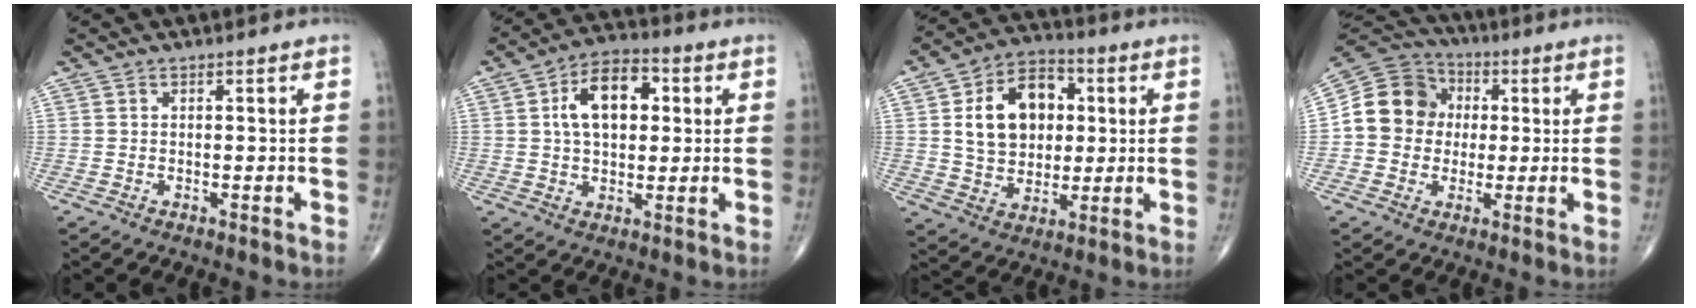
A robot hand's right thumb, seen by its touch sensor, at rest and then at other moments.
{"total": 12.1, "force": [2.6, 7.4, 9.3], "torque": [-0.133, 0.014, 0.035]}
{"total": 15.3, "force": [3.0, 11.1, 10.1], "torque": [-0.131, 0.007, 0.050]}
{"total": 12.7, "force": [0.7, 11.4, 5.5], "torque": [-0.076, 0.026, 0.002]}